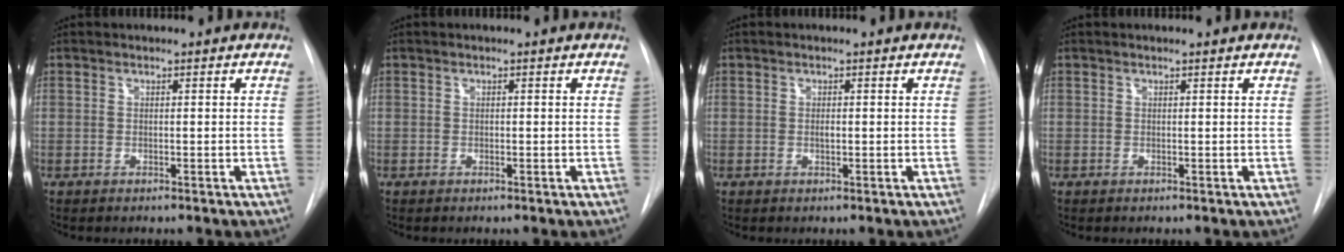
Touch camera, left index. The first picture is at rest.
{"total": 0.0}
{"total": 0.6, "force": [0.0, 0.2, 0.6], "torque": [-0.010, -0.002, -0.003]}
{"total": 0.6, "force": [0.6, -0.1, 0.1], "torque": [-0.008, 0.001, 0.007]}